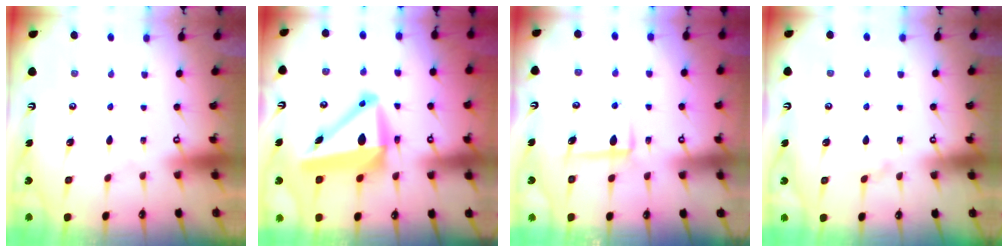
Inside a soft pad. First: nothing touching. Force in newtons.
{"total": 12.5, "press": 12.3, "slide": 2.5}
{"total": 5.8, "press": 5.8, "slide": 0.0}
{"total": 0.0}